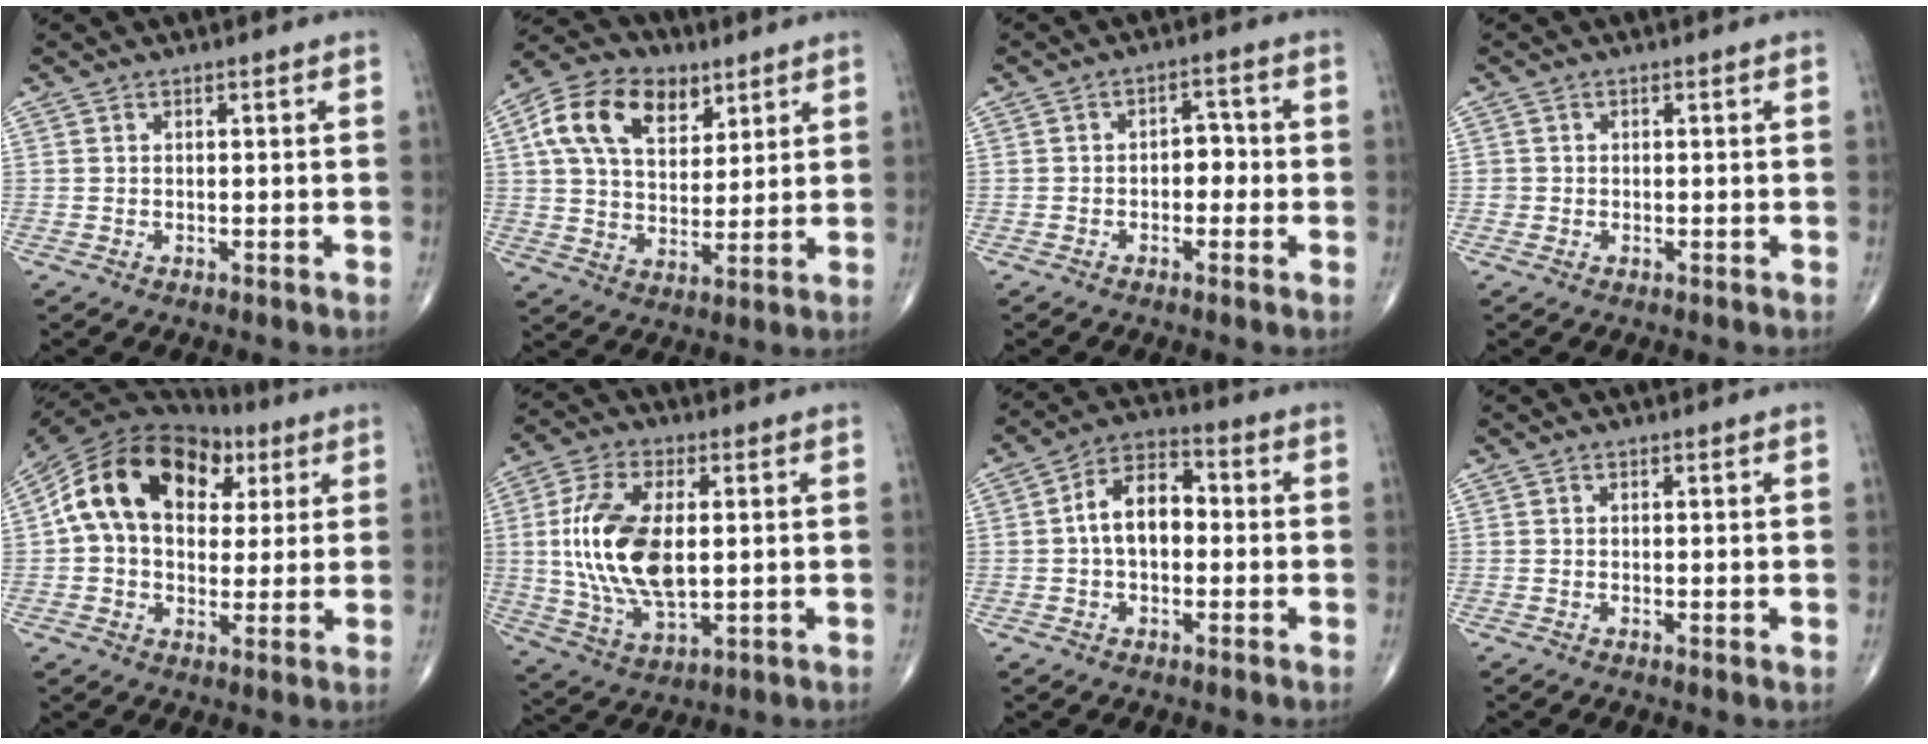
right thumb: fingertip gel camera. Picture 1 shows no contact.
{"total": 15.6, "force": [6.7, 9.9, 10.0], "torque": [-0.160, -0.007, 0.119]}
{"total": 4.0, "force": [-0.7, 2.7, 2.9], "torque": [-0.016, 0.016, -0.018]}
{"total": 1.0, "force": [-0.1, 1.0, 0.0], "torque": [0.006, 0.005, -0.004]}
{"total": 20.8, "force": [6.0, 13.9, 14.2], "torque": [-0.231, 0.028, 0.094]}
{"total": 16.8, "force": [1.3, 8.6, 14.4], "torque": [-0.284, -0.008, 0.028]}
{"total": 9.6, "force": [-0.1, 6.1, 7.4], "torque": [-0.107, 0.031, -0.015]}
{"total": 0.6, "force": [0.0, 0.2, 0.6], "torque": [-0.013, -0.004, -0.002]}